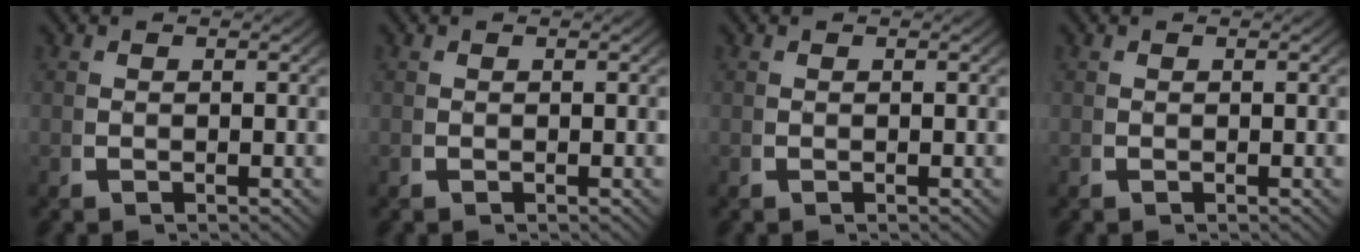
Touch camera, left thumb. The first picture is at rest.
{"total": 0.0}
{"total": 0.0}
{"total": 0.0}